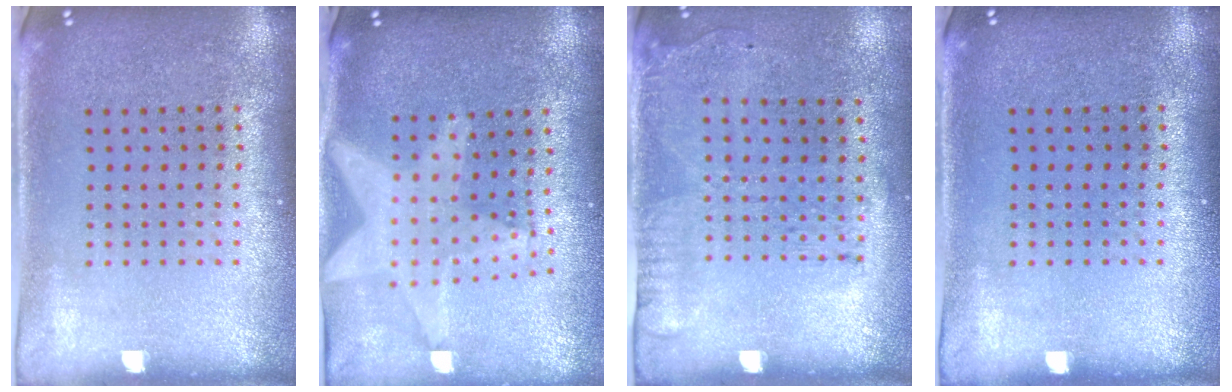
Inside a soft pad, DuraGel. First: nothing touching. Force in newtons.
{"total": 2.2, "press": 1.8, "slide": 1.3}
{"total": 1.8, "press": 1.2, "slide": 1.3}
{"total": 0.0}